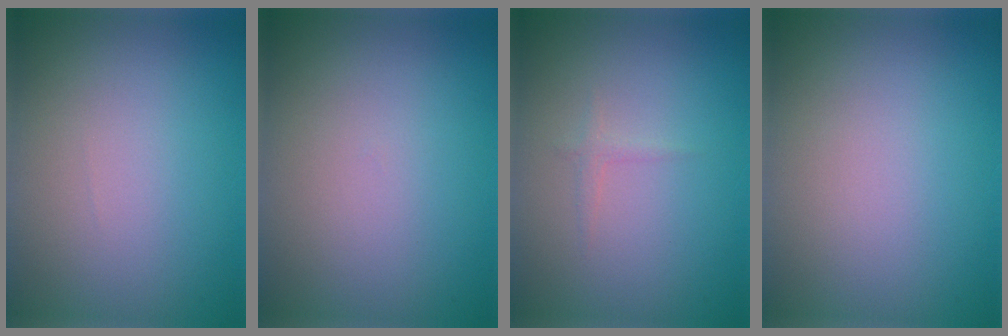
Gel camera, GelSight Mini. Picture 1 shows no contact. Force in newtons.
{"total": 0.0}
{"total": 0.7, "press": 0.7, "slide": 0.0}
{"total": 0.0}